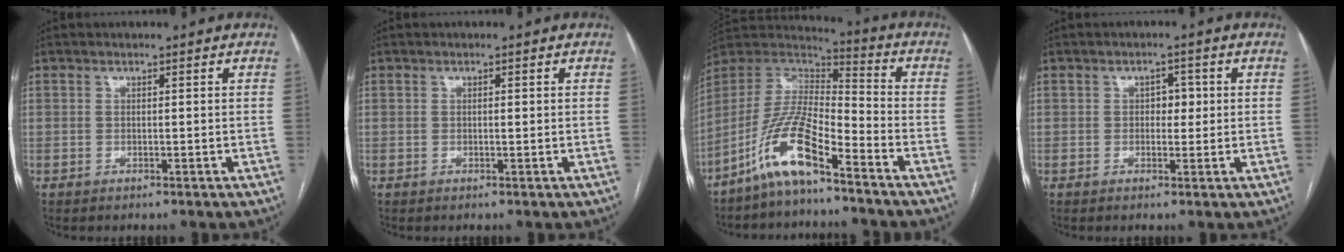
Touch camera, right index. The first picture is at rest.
{"total": 0.5, "force": [0.1, 0.1, 0.5], "torque": [-0.008, 0.001, 0.001]}
{"total": 12.1, "force": [-8.0, 2.4, 8.8], "torque": [-0.187, 0.011, -0.155]}
{"total": 2.5, "force": [0.2, 1.6, 1.9], "torque": [-0.021, 0.009, 0.002]}